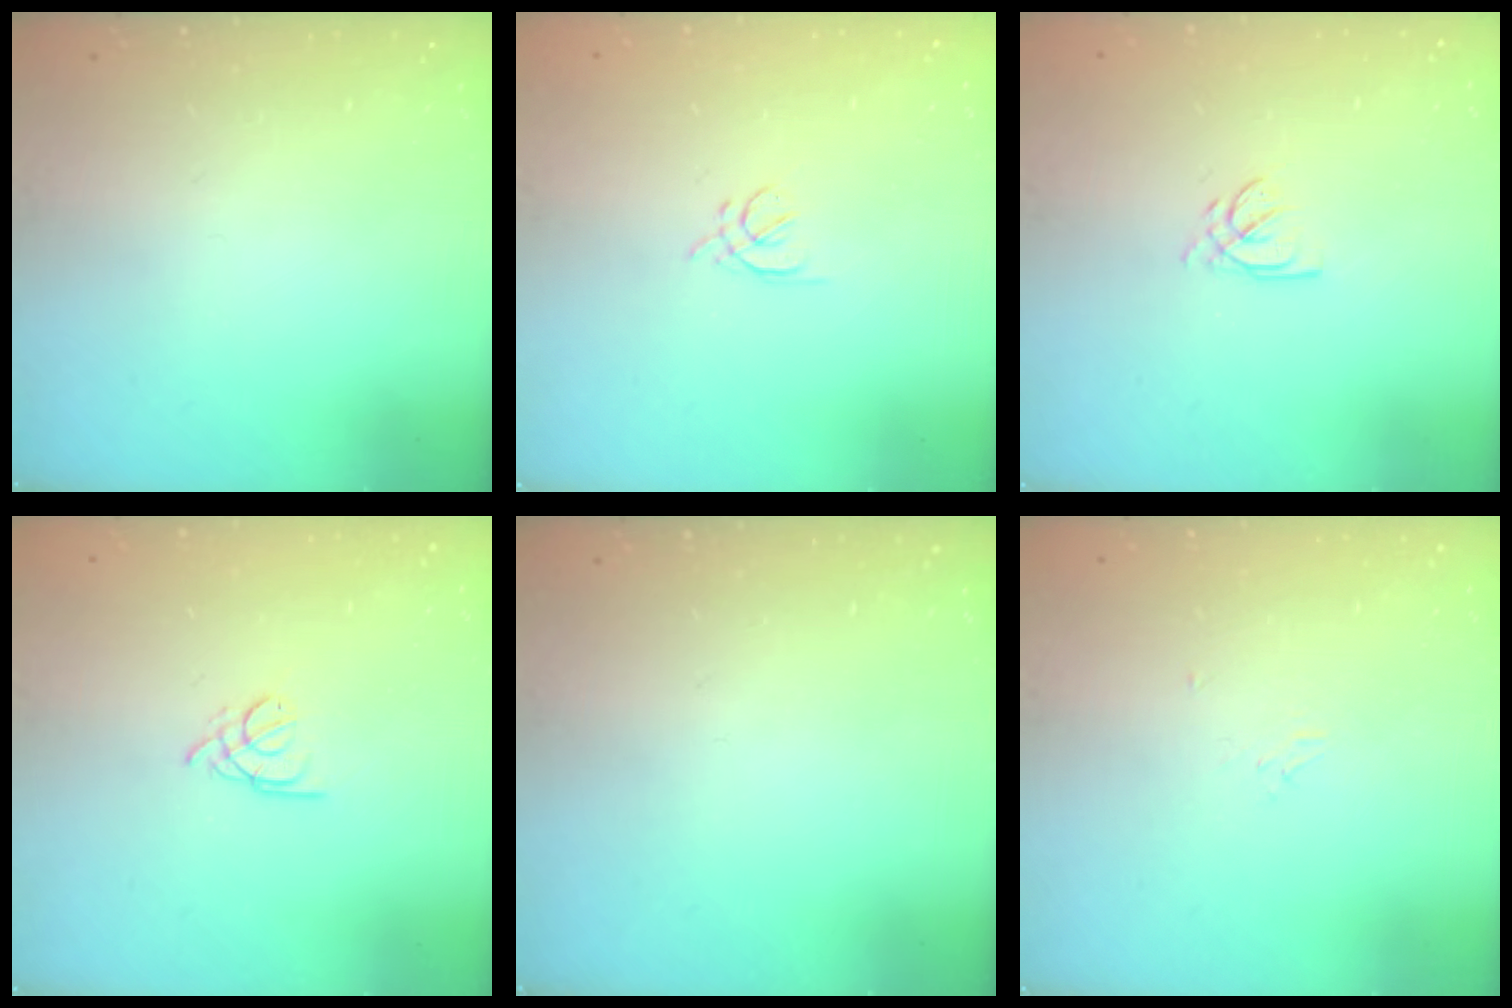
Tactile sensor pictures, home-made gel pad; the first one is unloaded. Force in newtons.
{"total": 2.8, "press": 2.8, "slide": 0.7}
{"total": 2.5, "press": 2.5, "slide": 0.3}
{"total": 2.7, "press": 2.6, "slide": 0.5}
{"total": 0.0}
{"total": 4.1, "press": 4.0, "slide": 0.5}